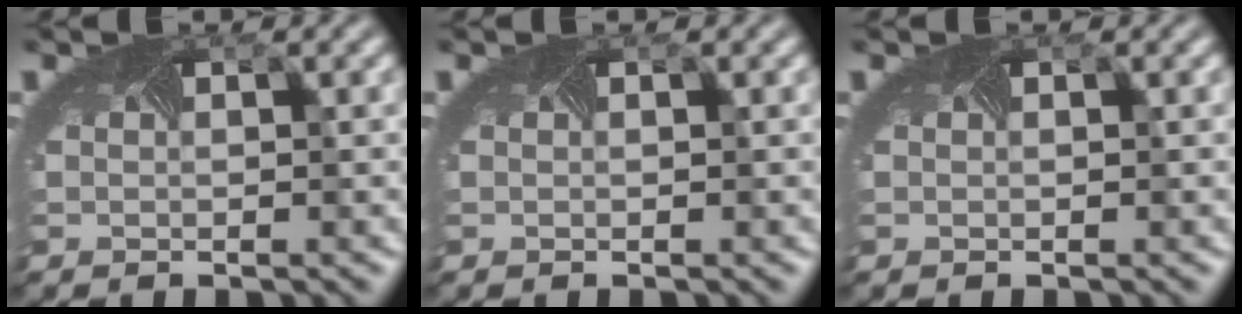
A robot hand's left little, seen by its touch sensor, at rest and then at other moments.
{"total": 0.0}
{"total": 0.0}